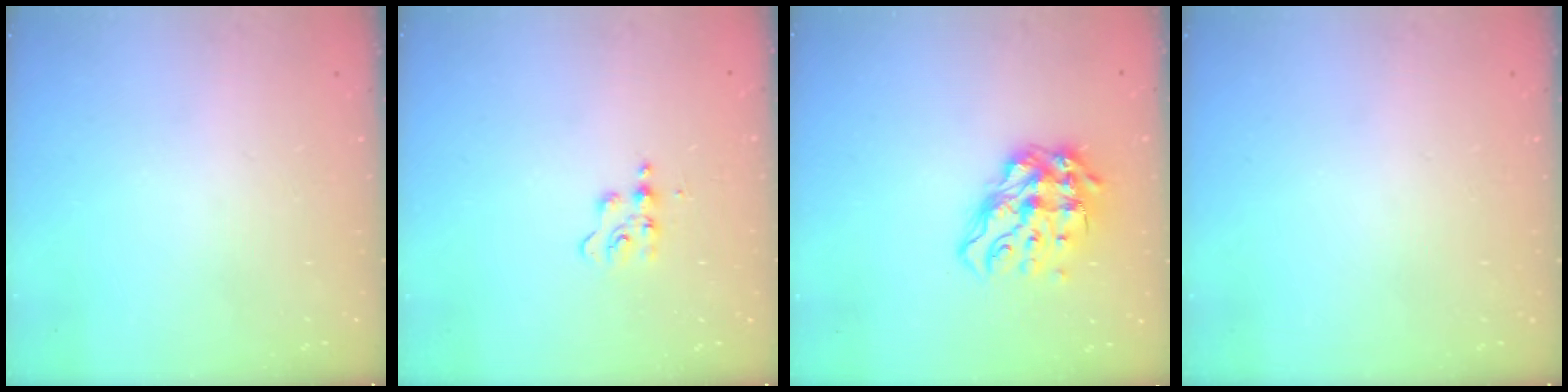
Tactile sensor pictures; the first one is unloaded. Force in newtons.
{"total": 5.5, "press": 5.5, "slide": 0.8}
{"total": 12.6, "press": 12.5, "slide": 1.6}
{"total": 0.0}